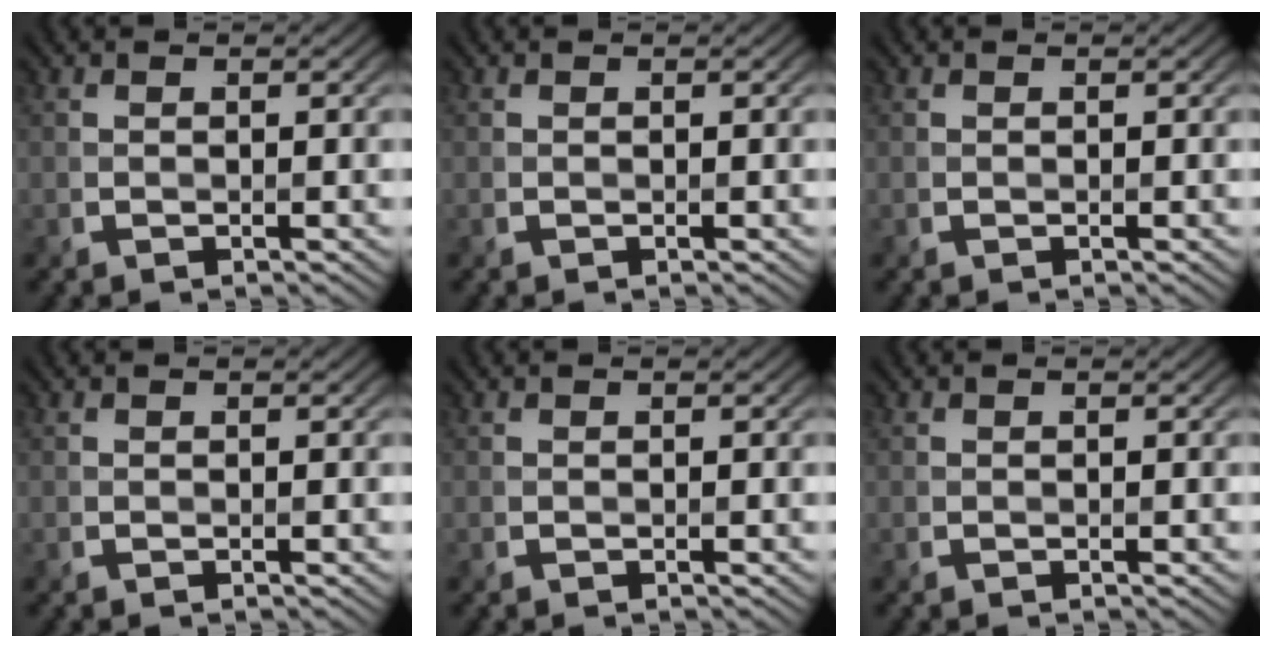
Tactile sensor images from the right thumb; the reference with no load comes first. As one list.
[{"total": 0.0}, {"total": 0.0}, {"total": 0.0}, {"total": 0.0}, {"total": 0.0}]